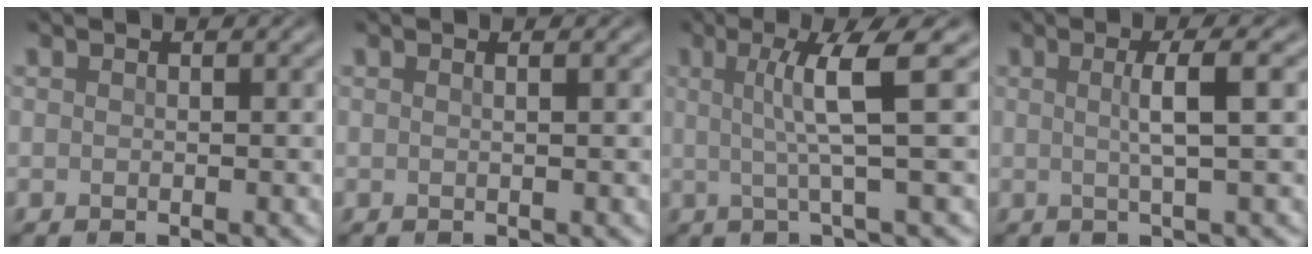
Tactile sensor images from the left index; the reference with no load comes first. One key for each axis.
{"total": 1.0, "fx": 0.4, "fy": 0.5, "fz": 0.9, "tx": -0.004, "ty": 0.000, "tz": -0.005}
{"total": 5.1, "fx": 0.9, "fy": 0.6, "fz": 4.9, "tx": -0.085, "ty": 0.003, "tz": 0.016}
{"total": 3.7, "fx": 0.5, "fy": 0.7, "fz": 3.6, "tx": -0.057, "ty": 0.006, "tz": 0.002}